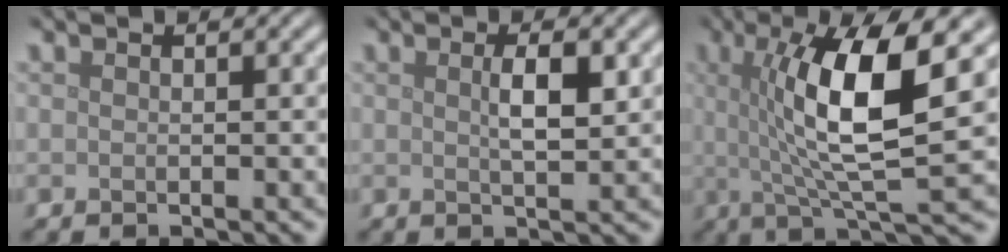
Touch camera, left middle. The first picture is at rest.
{"total": 2.7, "force": [0.7, 0.6, 2.5], "torque": [-0.043, 0.002, 0.012]}
{"total": 9.4, "force": [1.8, 2.1, 9.0], "torque": [-0.137, -0.002, 0.032]}